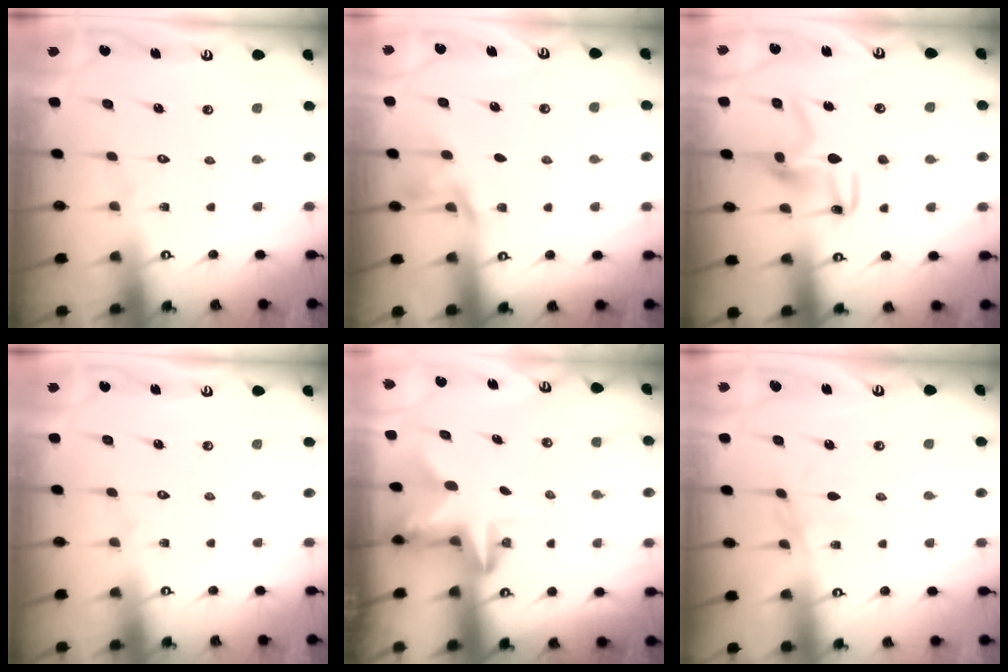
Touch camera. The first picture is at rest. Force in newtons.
{"total": 1.6, "press": 1.5, "slide": 0.6}
{"total": 10.2, "press": 10.2, "slide": 0.5}
{"total": 0.0}
{"total": 2.7, "press": 2.6, "slide": 0.5}
{"total": 1.7, "press": 1.6, "slide": 0.4}